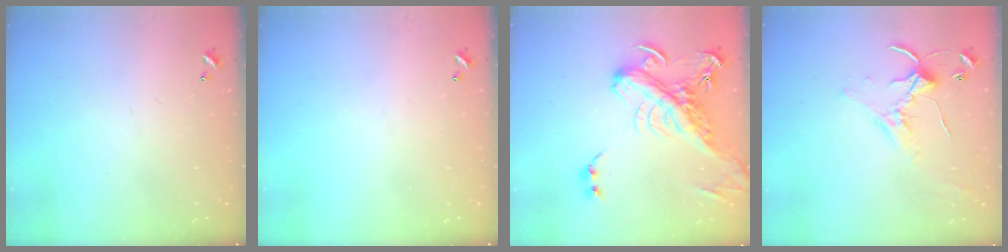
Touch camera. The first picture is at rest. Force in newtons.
{"total": 0.0}
{"total": 9.2, "press": 9.0, "slide": 2.0}
{"total": 1.9, "press": 1.9, "slide": 0.6}